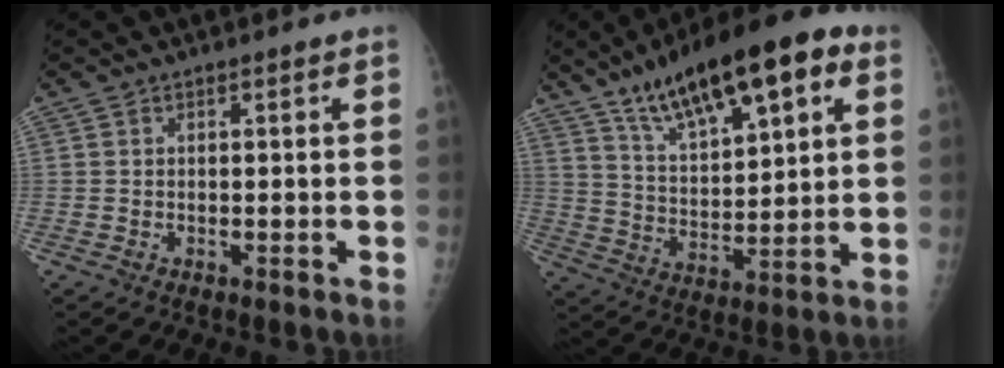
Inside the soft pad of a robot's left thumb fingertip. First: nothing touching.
{"total": 20.5, "force": [11.0, 7.4, 15.6], "torque": [-0.218, -0.021, 0.186]}